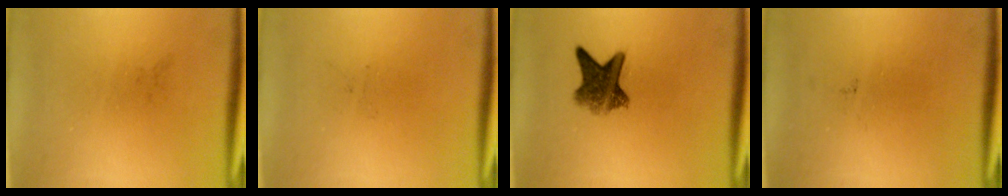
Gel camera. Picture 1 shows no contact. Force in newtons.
{"total": 0.0}
{"total": 6.5}
{"total": 0.0}